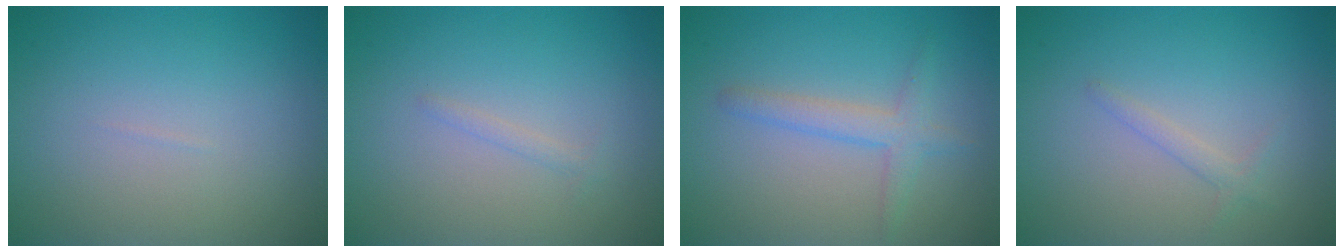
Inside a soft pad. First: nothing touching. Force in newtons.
{"total": 0.7, "press": 0.7, "slide": 0.1}
{"total": 2.4, "press": 2.4, "slide": 0.1}
{"total": 1.0, "press": 1.0, "slide": 0.0}